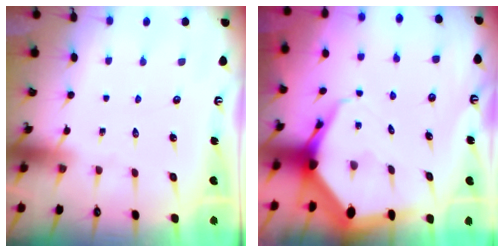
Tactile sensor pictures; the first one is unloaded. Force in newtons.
{"total": 7.2, "press": 7.2, "slide": 0.8}